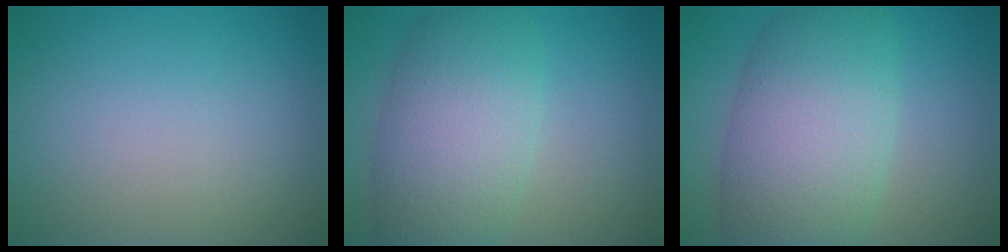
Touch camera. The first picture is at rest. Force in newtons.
{"total": 7.8, "press": 7.8, "slide": 0.4}
{"total": 9.4, "press": 9.4, "slide": 0.3}